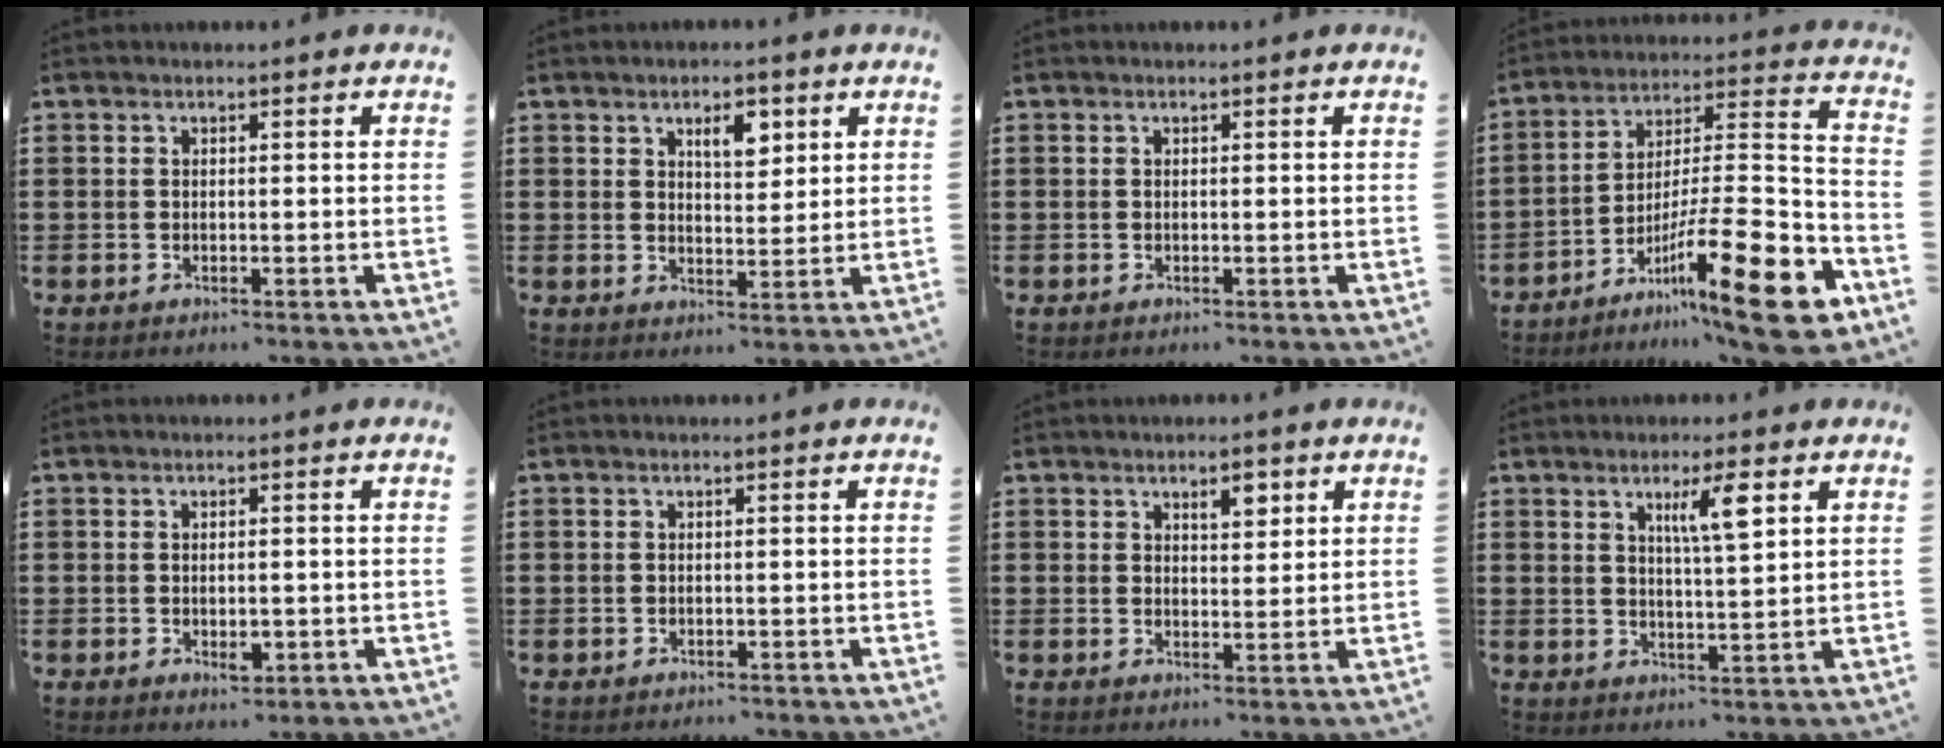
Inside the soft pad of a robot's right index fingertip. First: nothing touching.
{"total": 4.5, "force": [2.4, 2.1, 3.2], "torque": [-0.047, 0.000, 0.036]}
{"total": 0.0}
{"total": 19.9, "force": [-11.0, 3.5, 16.3], "torque": [-0.247, 0.038, -0.177]}
{"total": 2.5, "force": [-0.4, 1.2, 2.2], "torque": [-0.041, 0.001, -0.006]}
{"total": 0.7, "force": [-0.5, 0.5, 0.0], "torque": [0.000, 0.004, -0.013]}
{"total": 3.6, "force": [2.2, 1.6, 2.2], "torque": [-0.032, 0.002, 0.036]}
{"total": 5.6, "force": [2.7, 0.9, 4.8], "torque": [-0.086, 0.002, 0.039]}